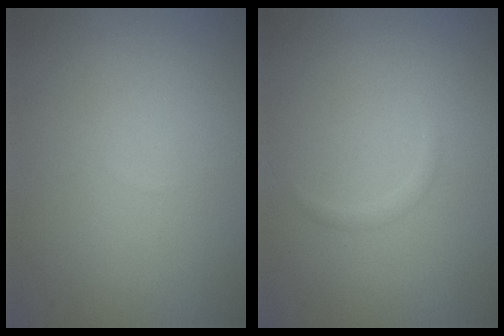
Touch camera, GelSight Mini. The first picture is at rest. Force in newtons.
{"total": 0.6, "press": 0.6, "slide": 0.0}